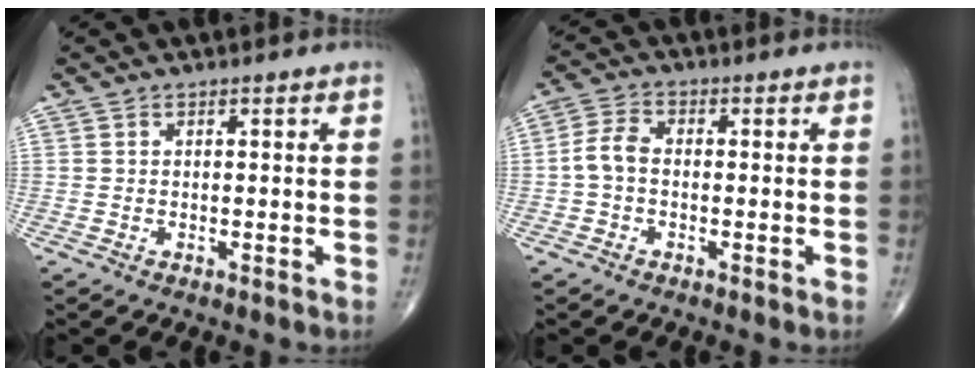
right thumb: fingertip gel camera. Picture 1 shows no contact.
{"total": 4.5, "force": [-0.7, 2.9, 3.4], "torque": [-0.068, 0.015, -0.022]}